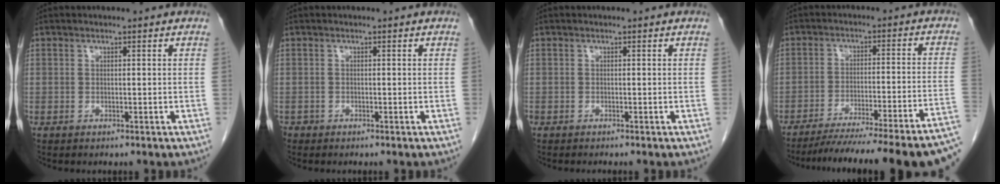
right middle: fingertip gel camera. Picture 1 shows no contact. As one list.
[{"total": 0.8, "force": [-0.6, 0.5, 0.1], "torque": [-0.006, 0.002, -0.012]}, {"total": 1.0, "force": [-0.9, 0.2, 0.3], "torque": [-0.010, -0.003, -0.015]}, {"total": 23.3, "force": [-19.3, -0.2, 13.0], "torque": [-0.113, -0.025, -0.263]}]